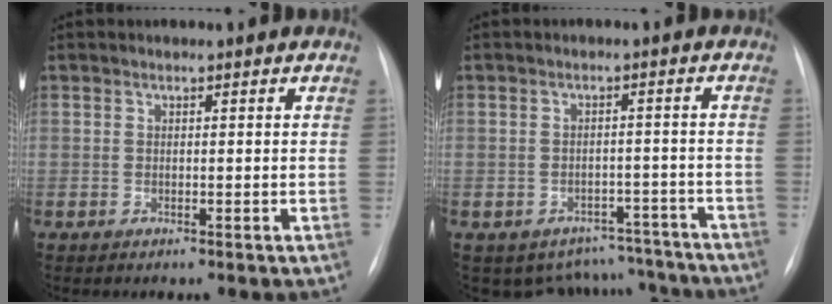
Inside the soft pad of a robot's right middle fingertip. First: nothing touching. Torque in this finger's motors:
{"motor_torque": [-0.30, -0.47, -0.09, -0.01]}